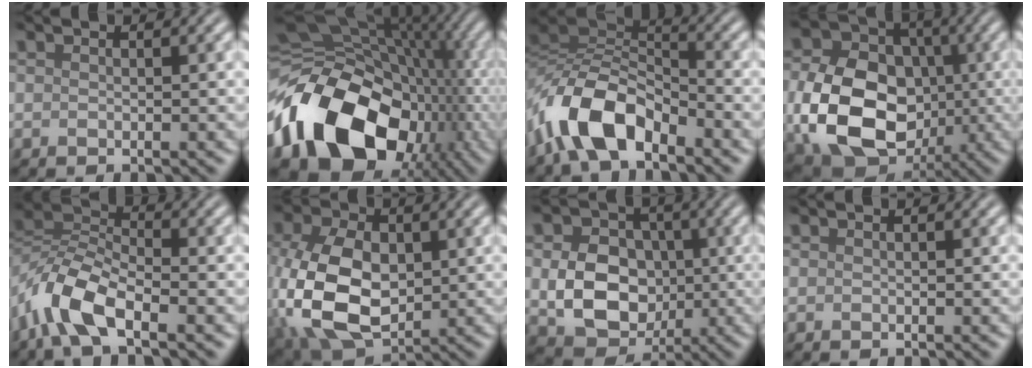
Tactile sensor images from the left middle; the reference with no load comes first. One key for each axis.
{"total": 15.5, "fx": -5.2, "fy": 10.8, "fz": 9.8, "tx": -0.171, "ty": -0.008, "tz": -0.095}
{"total": 8.3, "fx": -4.6, "fy": 4.0, "fz": 5.6, "tx": -0.112, "ty": 0.006, "tz": -0.098}
{"total": 11.8, "fx": -2.1, "fy": 9.0, "fz": 7.4, "tx": -0.151, "ty": -0.009, "tz": -0.041}
{"total": 6.7, "fx": -3.6, "fy": 2.9, "fz": 4.8, "tx": -0.099, "ty": 0.007, "tz": -0.085}
{"total": 12.6, "fx": -0.7, "fy": 8.5, "fz": 9.3, "tx": -0.225, "ty": -0.013, "tz": -0.007}
{"total": 7.7, "fx": -0.5, "fy": 6.2, "fz": 4.6, "tx": -0.093, "ty": -0.005, "tz": -0.006}
{"total": 0.0}